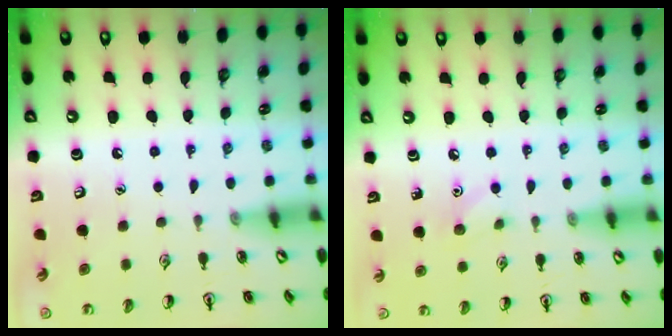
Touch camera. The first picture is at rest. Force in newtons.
{"total": 5.1, "press": 4.9, "slide": 1.4}